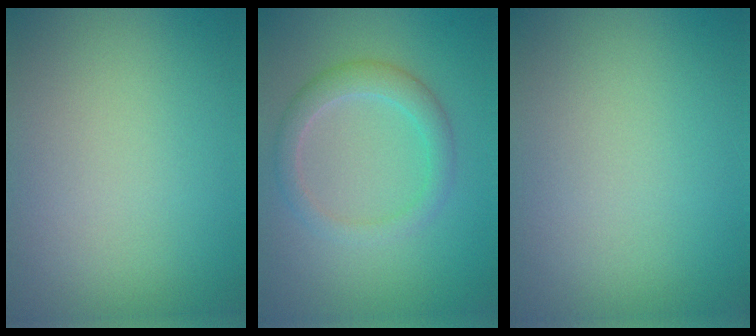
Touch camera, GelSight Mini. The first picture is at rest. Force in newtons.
{"total": 2.7, "press": 2.7, "slide": 0.1}
{"total": 0.0}